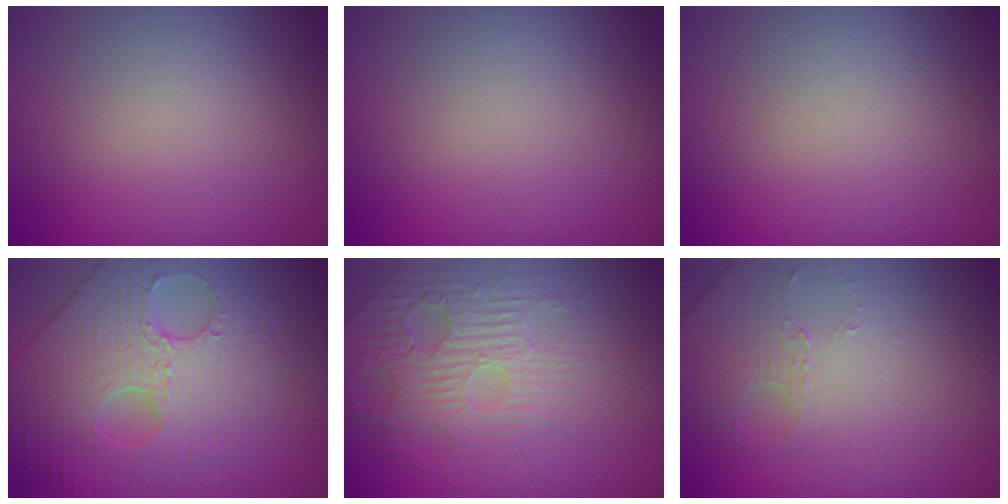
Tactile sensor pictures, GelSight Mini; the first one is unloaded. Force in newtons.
{"total": 0.0}
{"total": 0.0}
{"total": 8.2, "press": 6.7, "slide": 4.6}
{"total": 4.3, "press": 4.0, "slide": 1.8}
{"total": 1.8, "press": 1.5, "slide": 1.0}